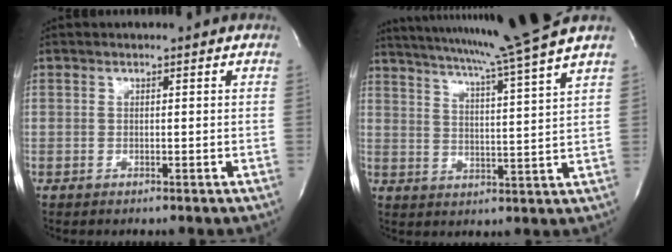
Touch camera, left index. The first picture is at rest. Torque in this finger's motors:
{"motor_torque": [0.12, -0.23, 0.25, 0.15]}